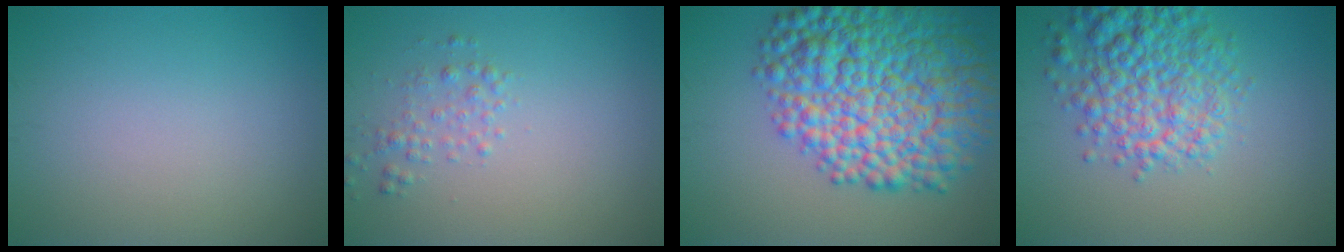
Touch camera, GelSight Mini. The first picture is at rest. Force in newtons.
{"total": 1.6, "press": 1.6, "slide": 0.1}
{"total": 13.4, "press": 13.4, "slide": 0.0}
{"total": 6.9, "press": 6.9, "slide": 0.4}